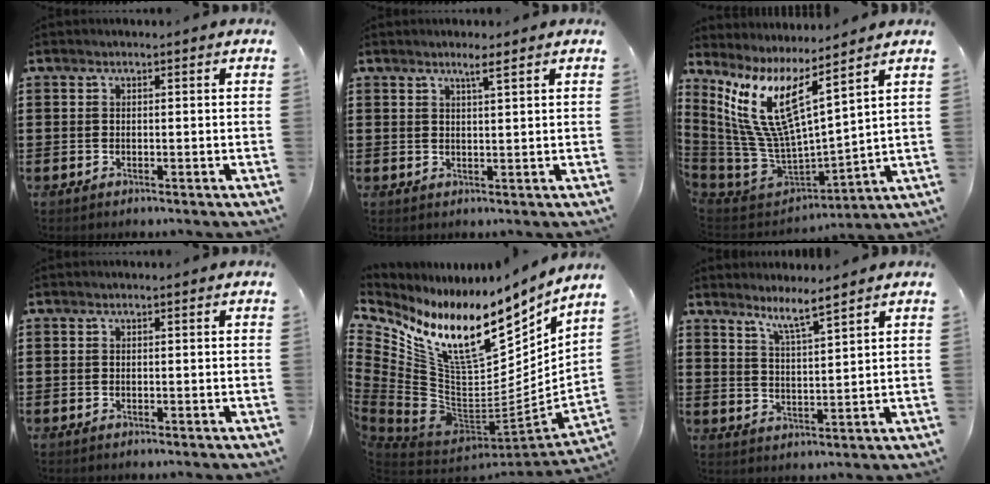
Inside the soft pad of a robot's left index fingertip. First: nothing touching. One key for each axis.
{"total": 2.2, "fx": 1.7, "fy": -0.1, "fz": 1.4, "tx": -0.031, "ty": 0.000, "tz": 0.030}
{"total": 11.4, "fx": 5.3, "fy": 3.6, "fz": 9.4, "tx": -0.222, "ty": -0.055, "tz": 0.090}
{"total": 0.0}
{"total": 16.5, "fx": 9.7, "fy": 6.9, "fz": 11.4, "tx": -0.227, "ty": -0.076, "tz": 0.163}
{"total": 4.8, "fx": 4.2, "fy": -0.6, "fz": 2.2, "tx": -0.058, "ty": -0.017, "tz": 0.072}